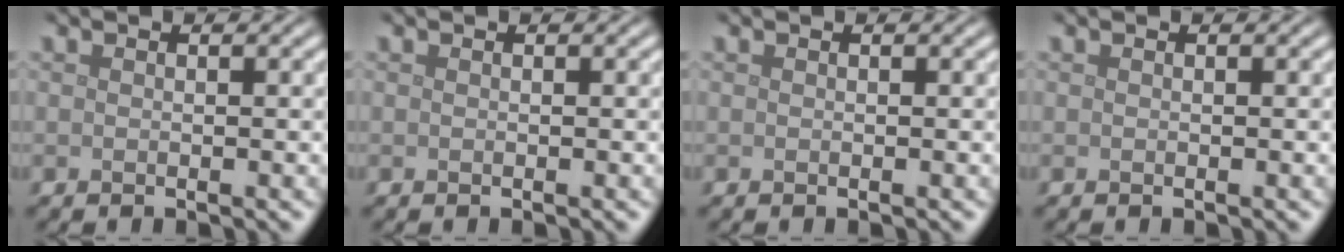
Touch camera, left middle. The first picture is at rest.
{"total": 0.0}
{"total": 0.0}
{"total": 0.0}